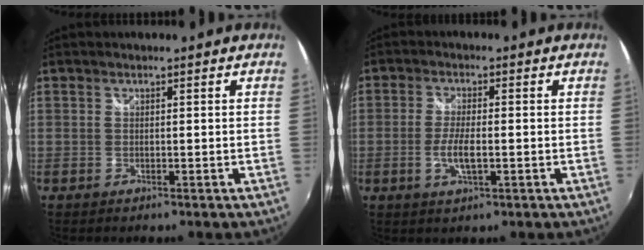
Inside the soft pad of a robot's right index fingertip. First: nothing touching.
{"total": 5.0, "force": [-1.4, 1.3, 4.6], "torque": [-0.095, -0.006, -0.026]}